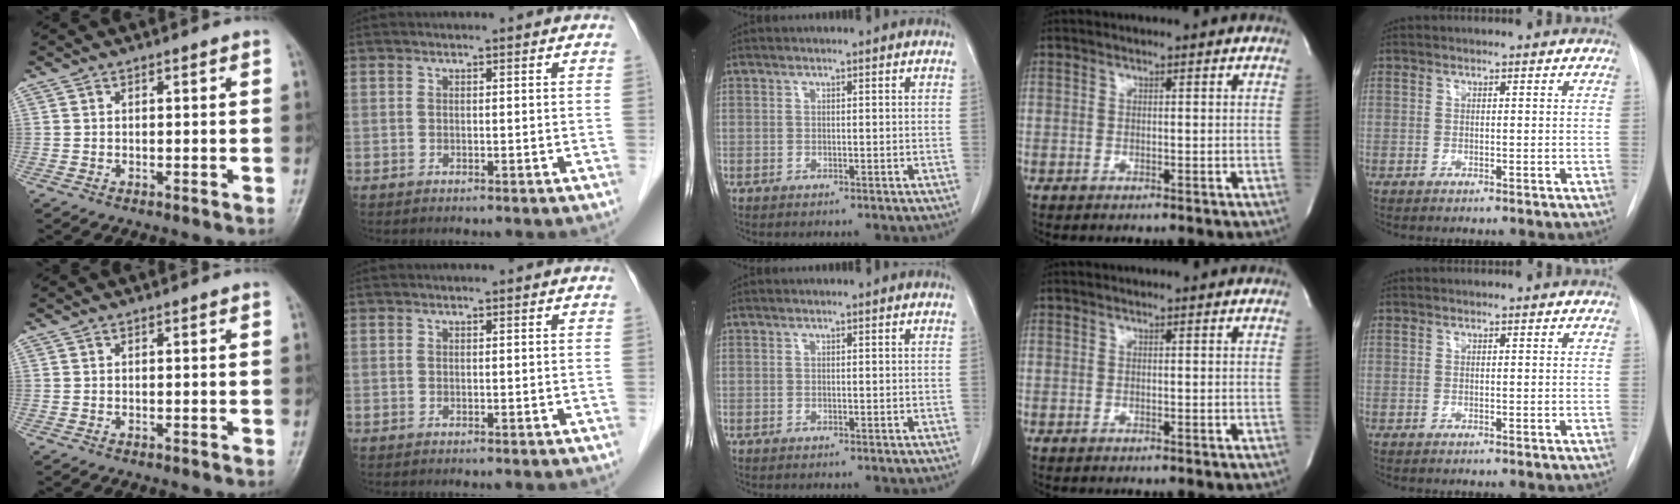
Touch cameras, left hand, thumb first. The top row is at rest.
{}